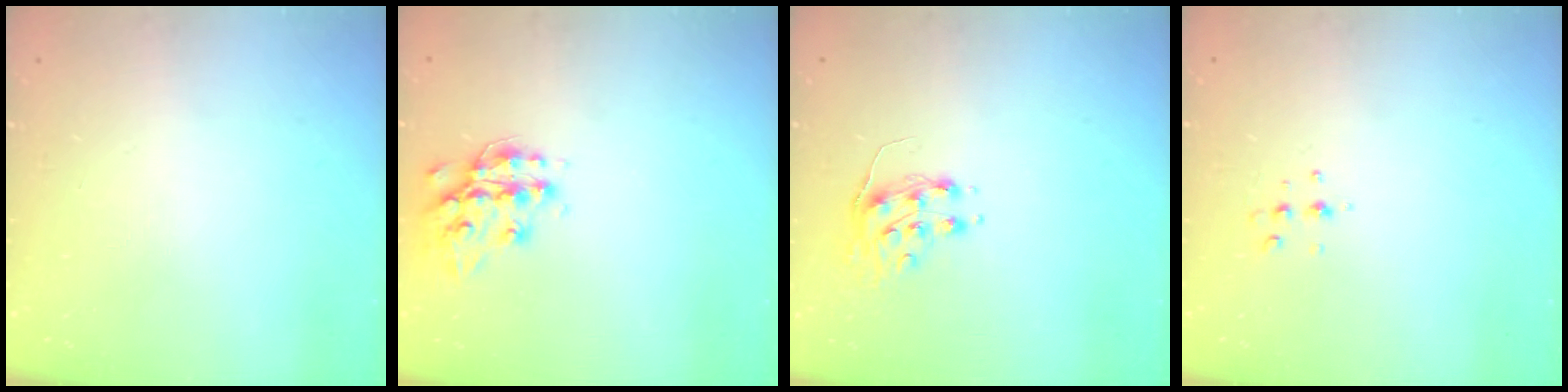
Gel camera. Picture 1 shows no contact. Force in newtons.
{"total": 14.4, "press": 14.4, "slide": 0.7}
{"total": 8.9, "press": 8.9, "slide": 0.3}
{"total": 4.7, "press": 4.6, "slide": 1.0}